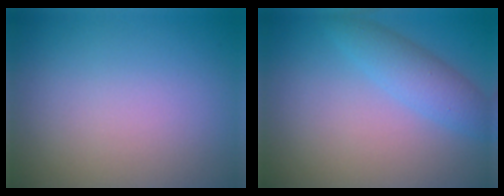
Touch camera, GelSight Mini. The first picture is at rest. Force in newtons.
{"total": 3.1, "press": 3.1, "slide": 0.2}